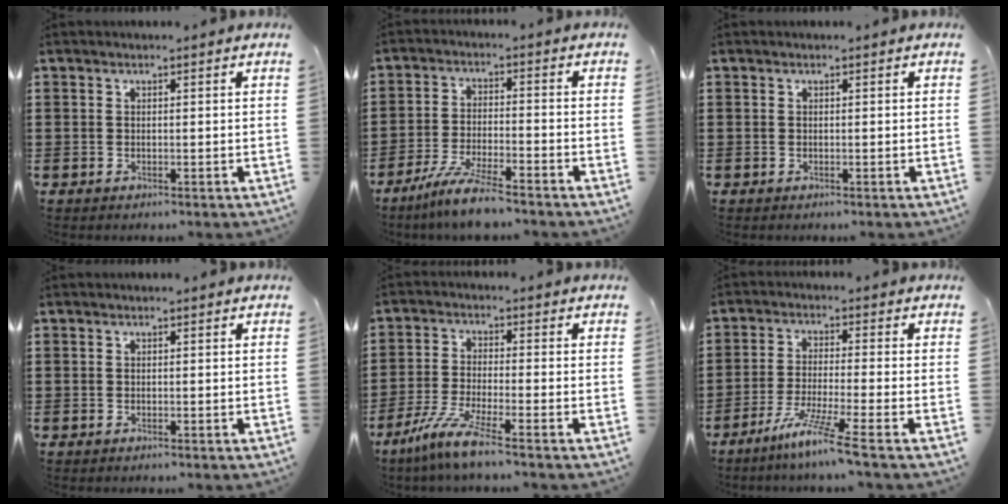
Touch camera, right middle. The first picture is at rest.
{"total": 6.9, "force": [-5.8, 0.1, 3.9], "torque": [-0.086, -0.016, -0.111]}
{"total": 0.0}
{"total": 0.0}
{"total": 6.6, "force": [-4.9, 0.0, 4.4], "torque": [-0.104, -0.019, -0.098]}
{"total": 6.9, "force": [-5.2, -0.8, 4.6], "torque": [-0.095, -0.019, -0.100]}